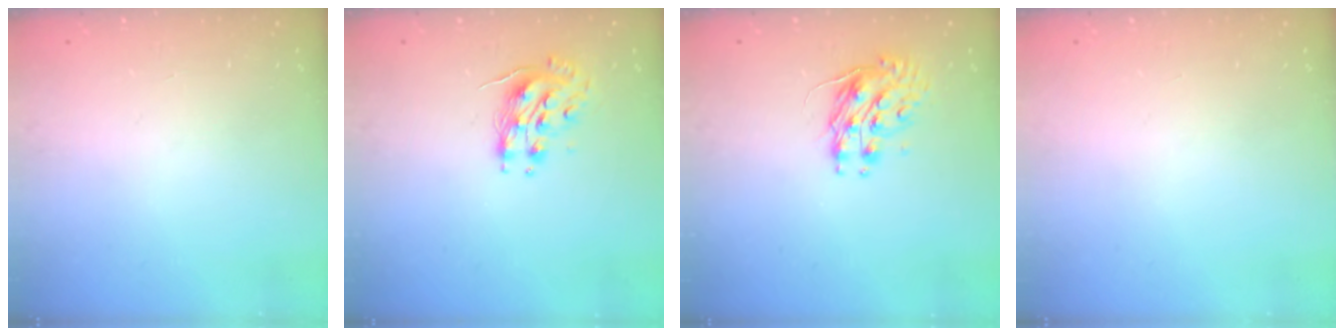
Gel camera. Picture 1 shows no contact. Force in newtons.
{"total": 8.5, "press": 8.4, "slide": 0.5}
{"total": 8.9, "press": 8.9, "slide": 0.3}
{"total": 0.0}